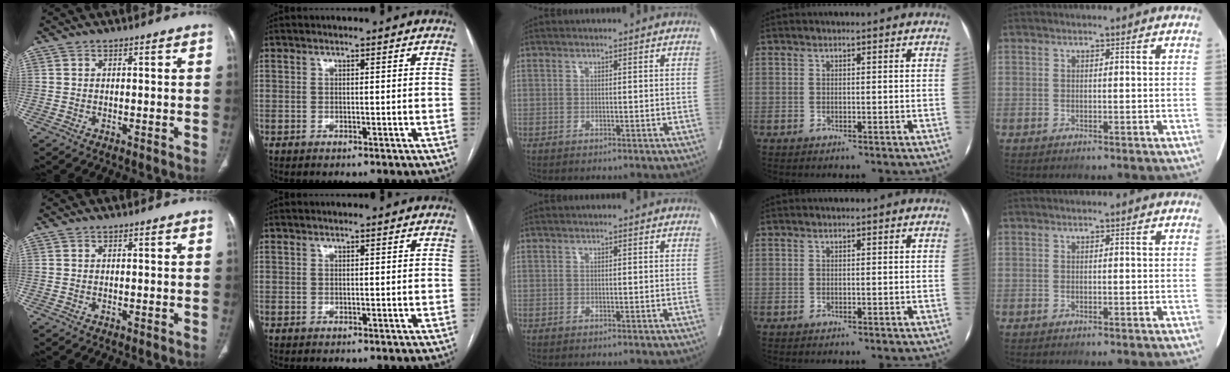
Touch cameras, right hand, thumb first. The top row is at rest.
{}